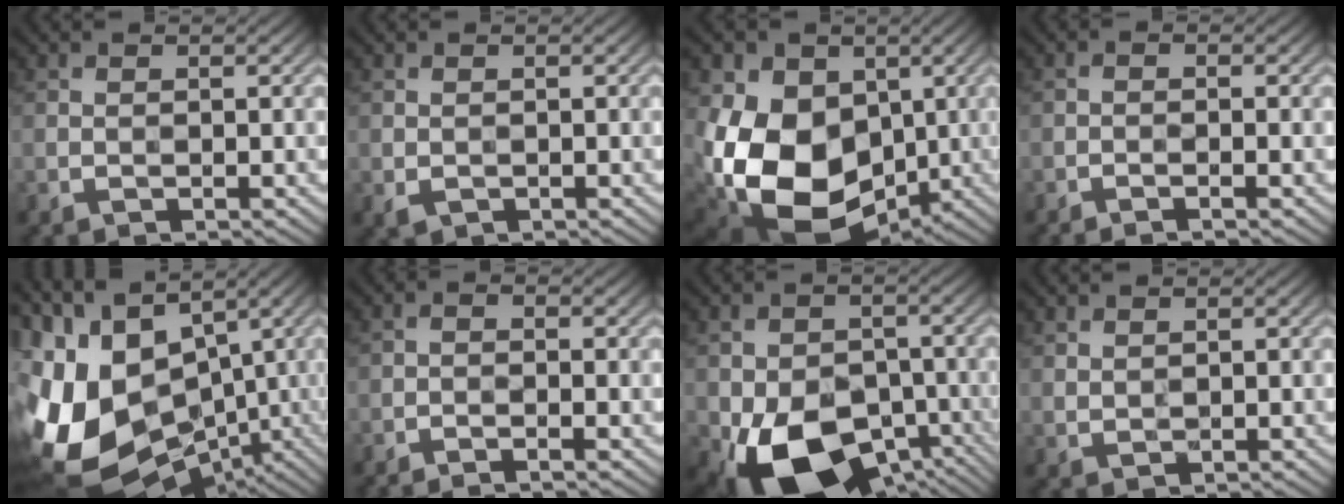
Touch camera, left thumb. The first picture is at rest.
{"total": 1.0, "force": [-0.3, 0.8, 0.4], "torque": [-0.011, -0.005, -0.003]}
{"total": 16.3, "force": [-0.7, 12.5, 10.4], "torque": [-0.221, -0.030, -0.002]}
{"total": 1.4, "force": [-0.9, 0.1, 1.1], "torque": [-0.013, 0.007, -0.023]}
{"total": 17.8, "force": [-1.5, 12.0, 13.1], "torque": [-0.274, -0.019, 0.011]}
{"total": 2.1, "force": [-1.3, 0.2, 1.5], "torque": [-0.023, 0.006, -0.034]}
{"total": 14.7, "force": [-6.2, 9.8, 9.1], "torque": [-0.157, -0.035, -0.094]}
{"total": 0.8, "force": [0.8, 0.3, -0.2], "torque": [0.002, 0.000, 0.020]}